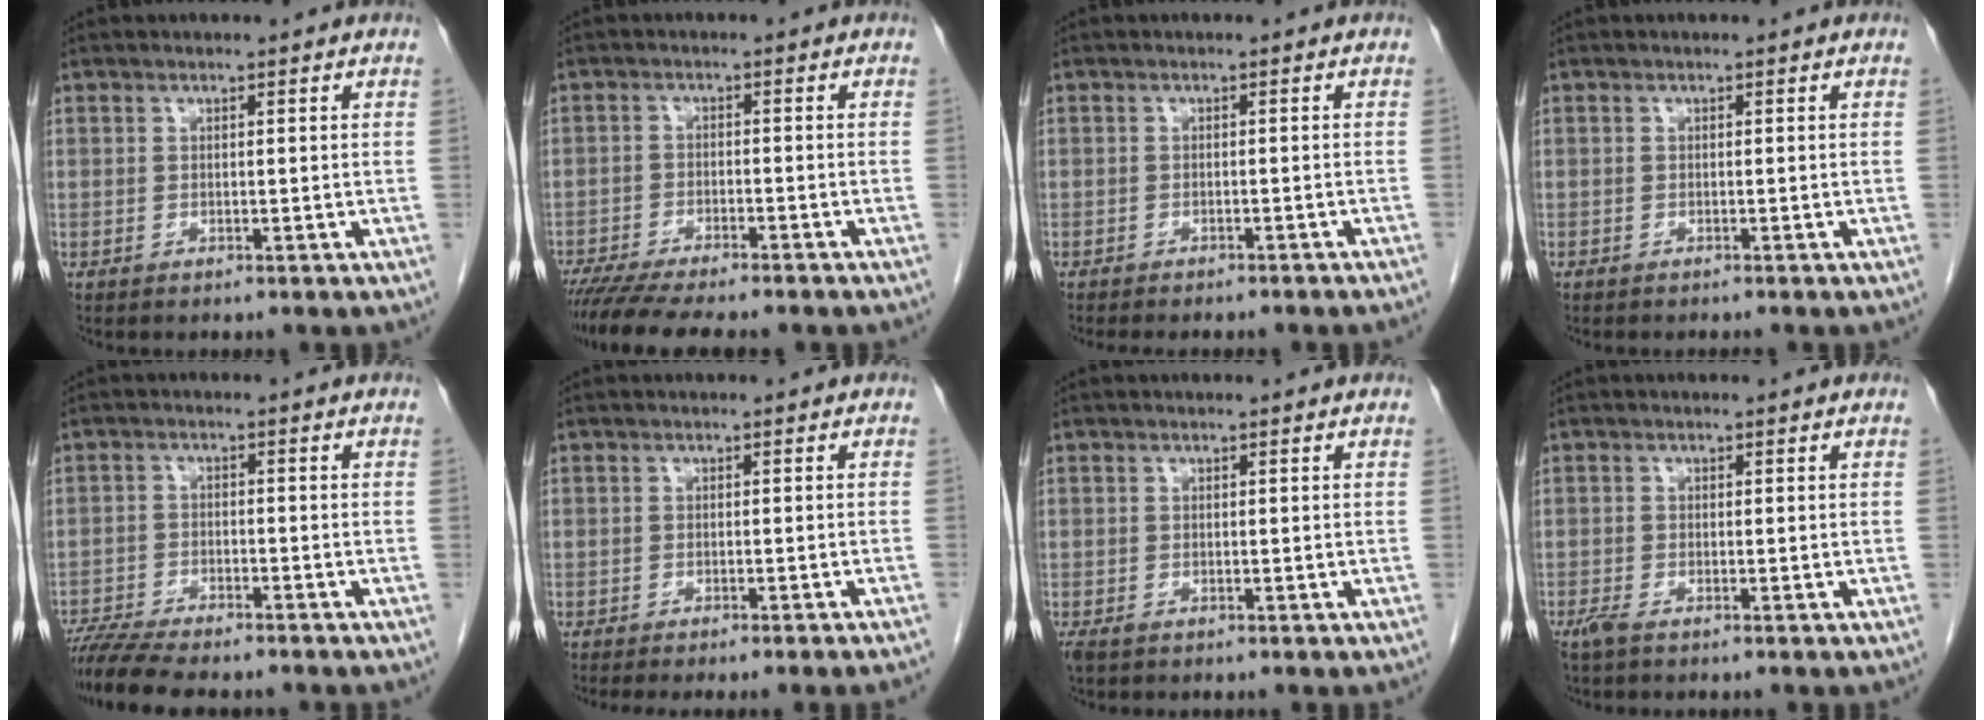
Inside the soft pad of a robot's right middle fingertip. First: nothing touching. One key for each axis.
{"total": 11.6, "fx": -9.9, "fy": 1.6, "fz": 5.9, "tx": -0.084, "ty": -0.015, "tz": -0.146}
{"total": 8.3, "fx": -7.3, "fy": 0.9, "fz": 3.7, "tx": -0.033, "ty": -0.009, "tz": -0.088}
{"total": 0.7, "fx": -0.7, "fy": 0.0, "fz": 0.2, "tx": -0.006, "ty": -0.001, "tz": -0.010}
{"total": 10.2, "fx": -9.0, "fy": 1.4, "fz": 4.6, "tx": -0.073, "ty": -0.012, "tz": -0.144}
{"total": 6.4, "fx": -5.5, "fy": -0.8, "fz": 3.2, "tx": -0.019, "ty": -0.005, "tz": -0.074}
{"total": 1.6, "fx": -1.1, "fy": 0.7, "fz": 1.0, "tx": -0.023, "ty": -0.005, "tz": -0.015}
{"total": 1.6, "fx": -1.2, "fy": 0.3, "fz": 1.0, "tx": -0.028, "ty": -0.005, "tz": -0.024}